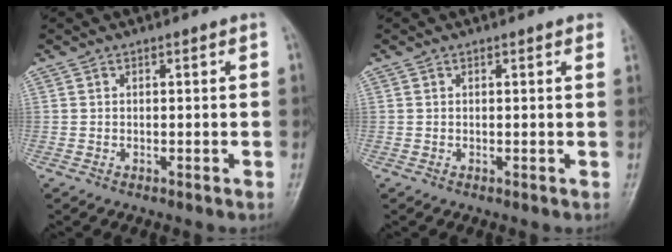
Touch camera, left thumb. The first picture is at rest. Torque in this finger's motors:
{"motor_torque": [0.37, 0.13, 0.07, -0.26, 0.00]}